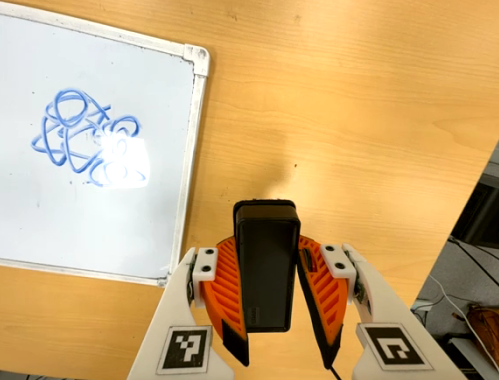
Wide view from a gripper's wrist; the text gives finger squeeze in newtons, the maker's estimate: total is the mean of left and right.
{"total": 8.9, "left": 7.7, "right": 10.1}